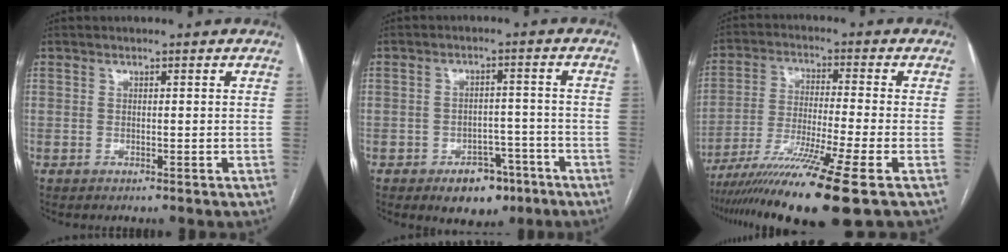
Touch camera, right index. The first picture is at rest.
{"total": 6.9, "force": [-4.1, 4.3, 3.4], "torque": [-0.038, 0.014, -0.052]}
{"total": 14.9, "force": [-10.0, -1.8, 10.9], "torque": [-0.200, -0.042, -0.172]}